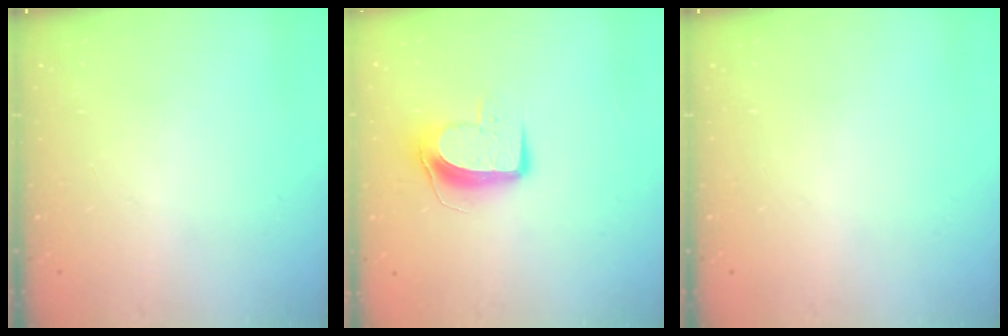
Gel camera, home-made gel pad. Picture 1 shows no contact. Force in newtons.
{"total": 9.2, "press": 9.2, "slide": 0.7}
{"total": 0.0}